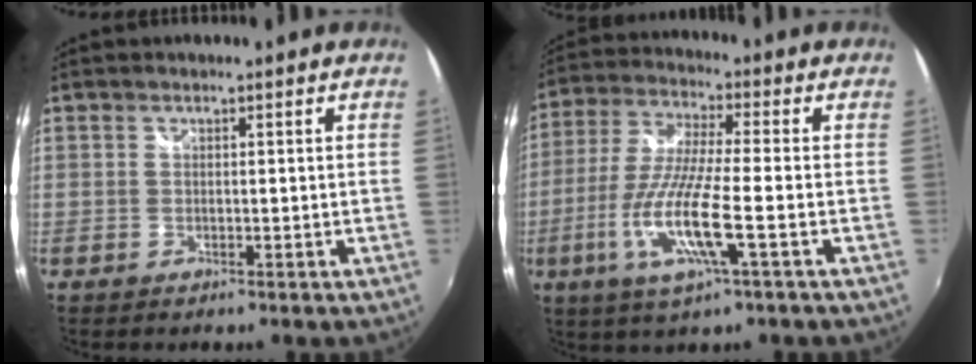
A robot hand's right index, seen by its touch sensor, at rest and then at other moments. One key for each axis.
{"total": 13.7, "fx": -4.5, "fy": 1.3, "fz": 12.9, "tx": -0.269, "ty": -0.016, "tz": -0.087}